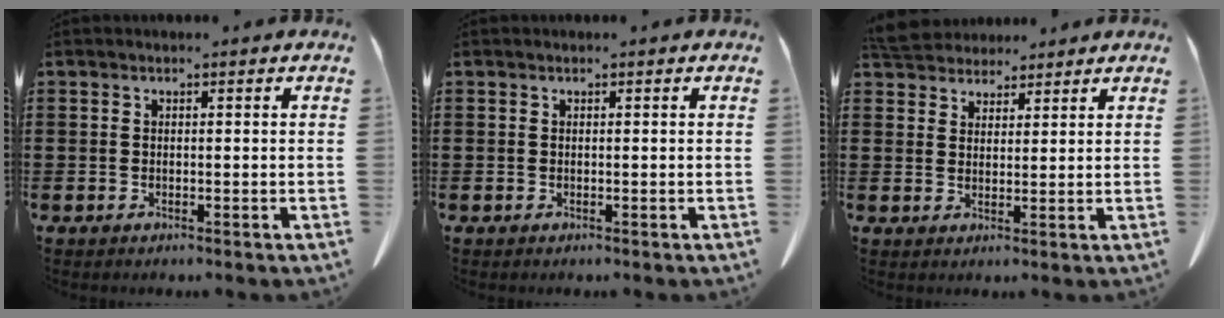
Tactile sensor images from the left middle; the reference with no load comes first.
{"total": 0.0}
{"total": 4.9, "force": [4.6, 1.4, 0.8], "torque": [-0.033, -0.010, 0.089]}